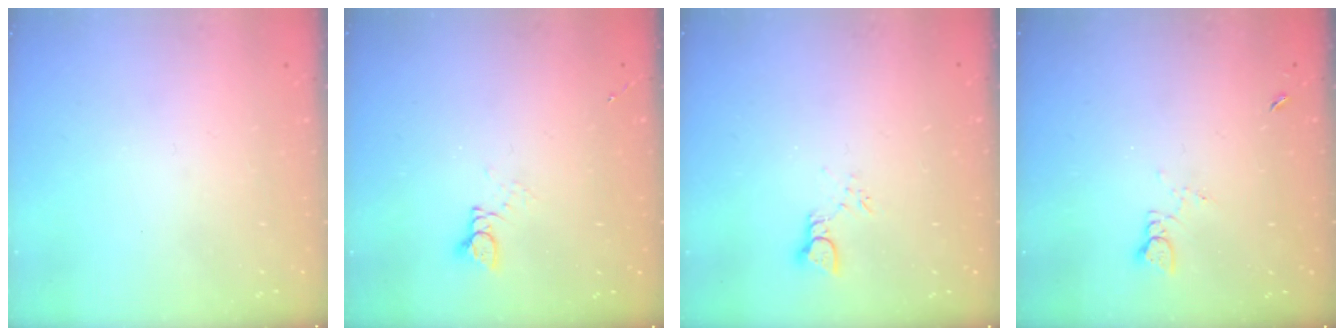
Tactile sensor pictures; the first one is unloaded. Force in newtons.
{"total": 2.6, "press": 2.6, "slide": 0.3}
{"total": 2.2, "press": 2.2, "slide": 0.1}
{"total": 1.8, "press": 1.7, "slide": 0.3}